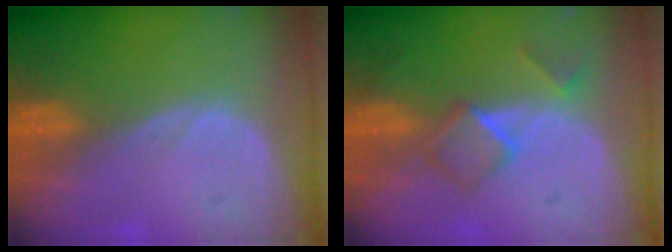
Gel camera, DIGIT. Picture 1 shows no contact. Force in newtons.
{"total": 5.0, "press": 4.4, "slide": 2.4}